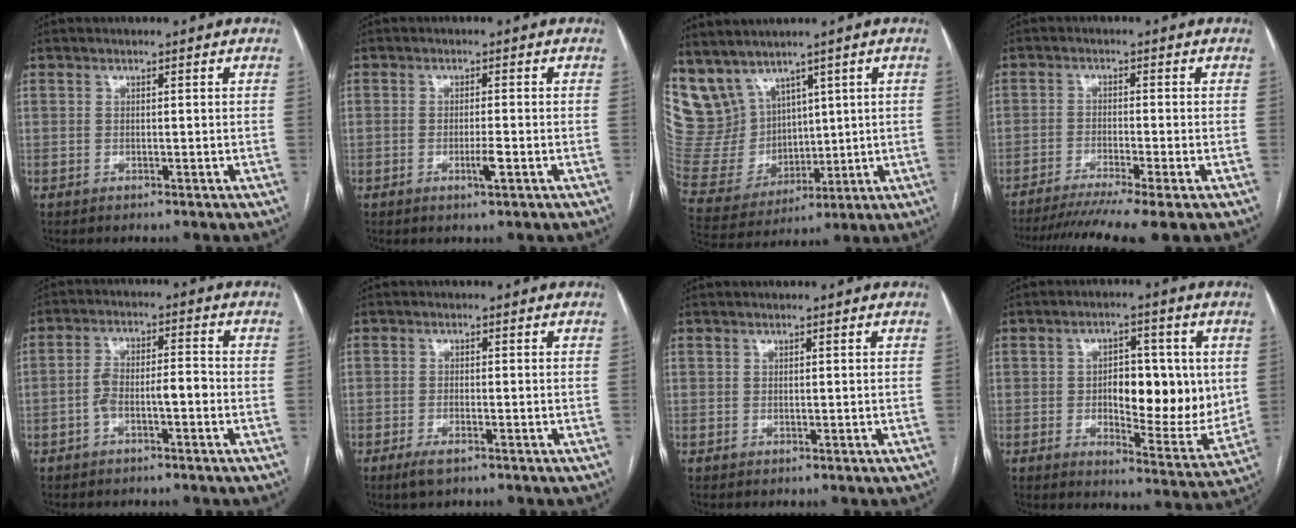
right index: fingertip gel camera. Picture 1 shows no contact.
{"total": 2.4, "force": [-1.0, 0.0, 2.2], "torque": [-0.038, -0.003, -0.017]}
{"total": 12.0, "force": [8.8, 7.7, 2.7], "torque": [-0.086, 0.032, 0.207]}
{"total": 10.1, "force": [-8.0, -1.0, 6.1], "torque": [-0.088, -0.022, -0.125]}
{"total": 5.3, "force": [-2.0, 1.6, 4.7], "torque": [-0.088, 0.027, -0.032]}
{"total": 2.7, "force": [-1.7, 0.7, 1.9], "torque": [-0.041, -0.003, -0.030]}
{"total": 0.0}
{"total": 13.4, "force": [0.6, 5.6, 12.2], "torque": [-0.162, 0.003, 0.019]}